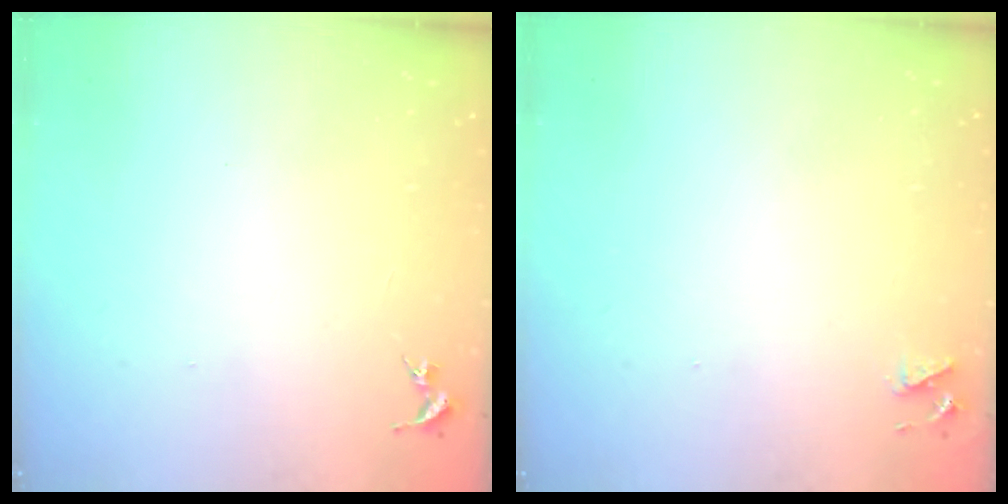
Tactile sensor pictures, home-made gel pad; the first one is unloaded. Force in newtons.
{"total": 4.1, "press": 4.0, "slide": 0.7}